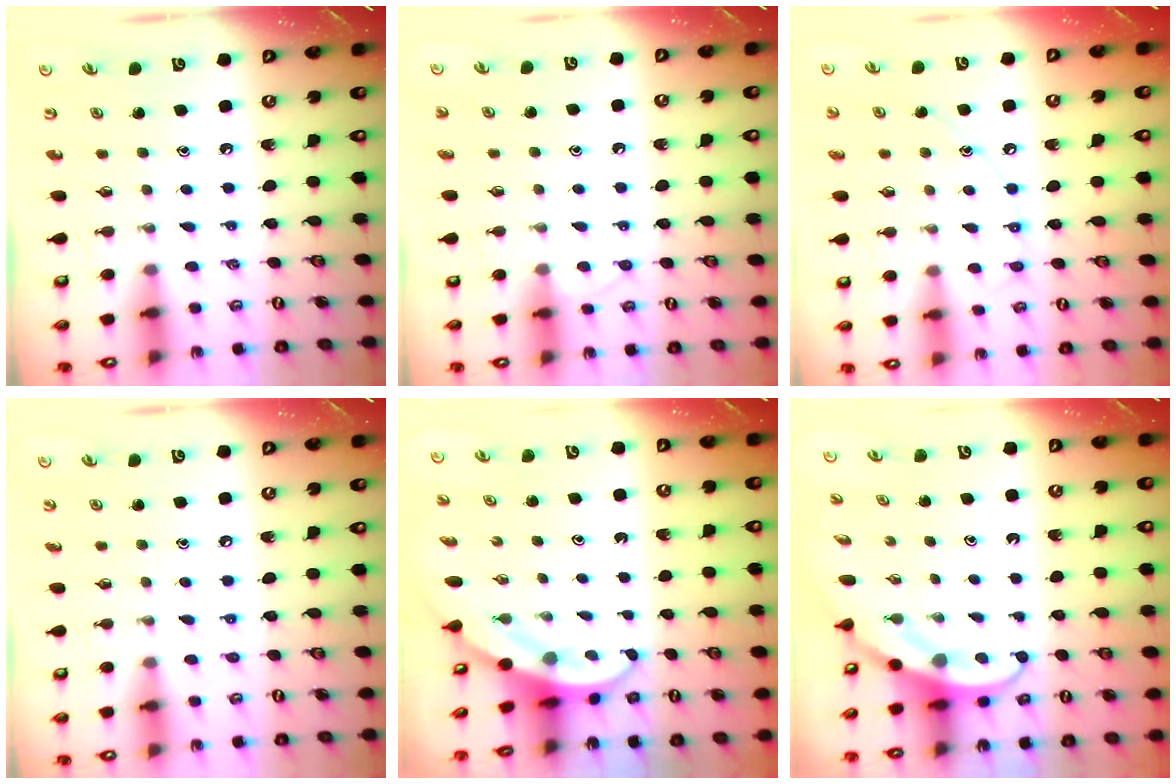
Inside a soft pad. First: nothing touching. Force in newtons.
{"total": 5.5, "press": 5.5, "slide": 0.6}
{"total": 8.5, "press": 8.5, "slide": 0.6}
{"total": 3.4, "press": 3.4, "slide": 0.5}
{"total": 3.9, "press": 3.9, "slide": 0.2}
{"total": 3.9, "press": 3.9, "slide": 0.3}